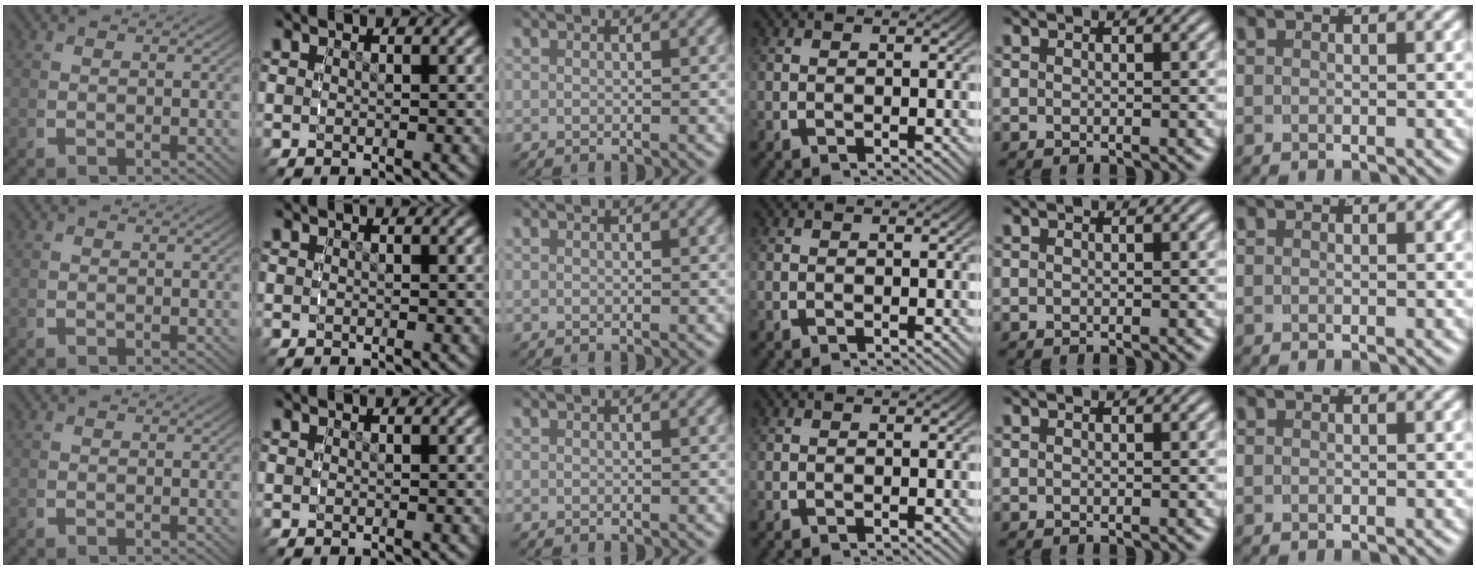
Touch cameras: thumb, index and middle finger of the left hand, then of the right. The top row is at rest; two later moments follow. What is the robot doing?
{"motion": "reach", "object": "photo album"}